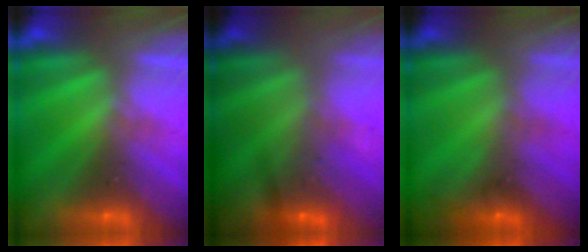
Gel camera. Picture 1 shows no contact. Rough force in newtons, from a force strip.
{"total": 2.9}
{"total": 1.4}